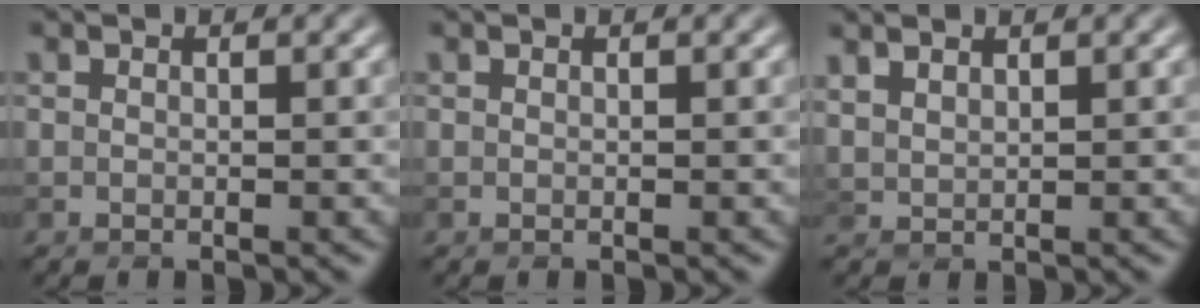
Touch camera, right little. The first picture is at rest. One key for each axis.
{"total": 0.0}
{"total": 1.7, "fx": 1.5, "fy": 0.6, "fz": 0.6, "tx": -0.021, "ty": 0.007, "tz": 0.034}